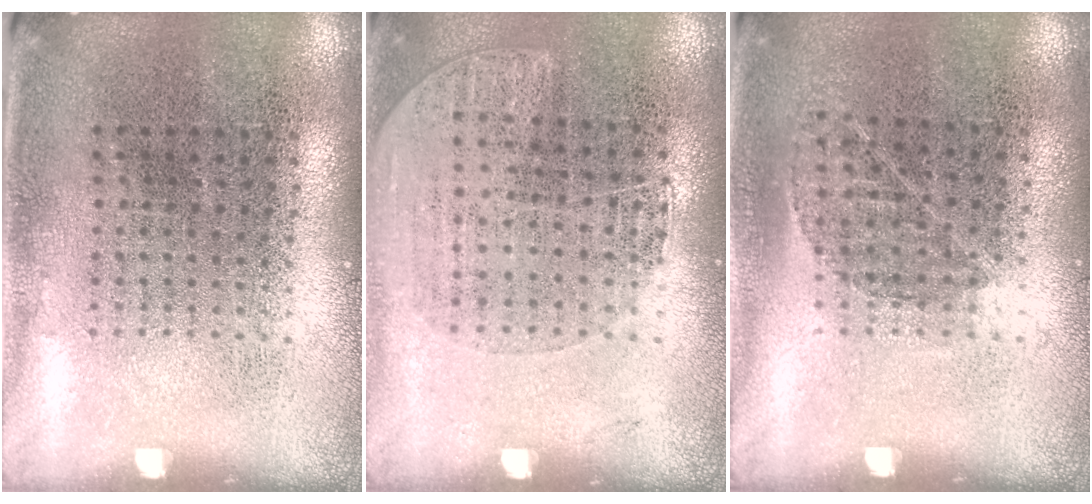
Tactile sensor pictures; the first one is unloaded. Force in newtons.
{"total": 1.1, "press": 1.0, "slide": 0.5}
{"total": 0.8, "press": 0.6, "slide": 0.5}